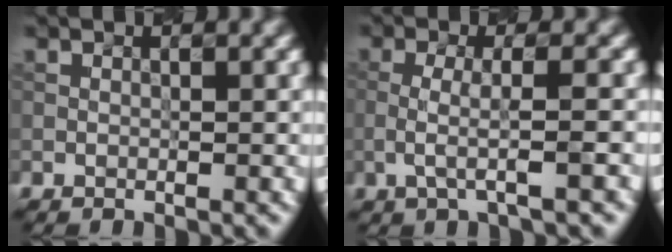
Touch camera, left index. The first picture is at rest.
{"total": 2.4, "force": [-0.8, 0.3, 2.3], "torque": [-0.045, 0.005, -0.012]}